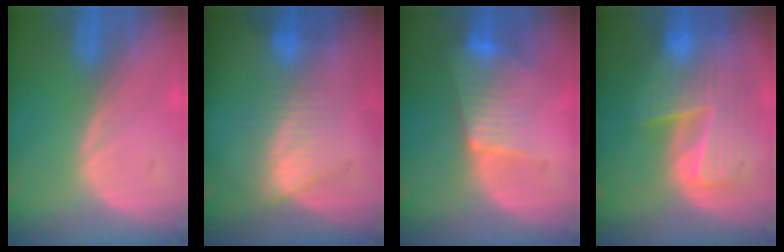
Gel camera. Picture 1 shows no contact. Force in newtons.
{"total": 6.6, "press": 6.5, "slide": 0.9}
{"total": 7.7, "press": 6.6, "slide": 4.0}
{"total": 10.3, "press": 8.9, "slide": 5.1}